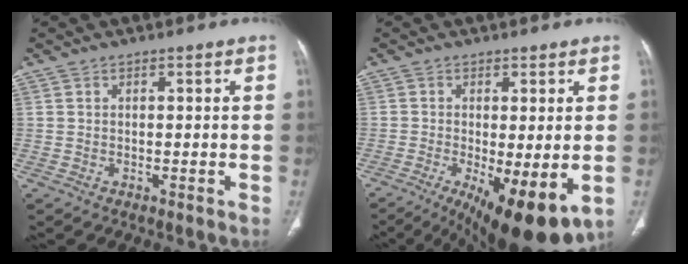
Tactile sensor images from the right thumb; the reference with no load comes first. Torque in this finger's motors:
{"motor_torque": [0.12, 0.95, 0.40, -0.33, 0.10]}